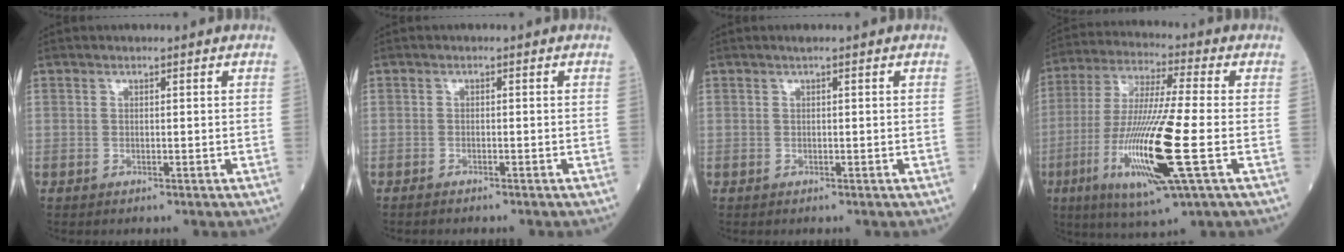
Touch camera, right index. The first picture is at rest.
{"total": 2.5, "force": [-2.0, 1.0, 1.0], "torque": [-0.028, -0.006, -0.026]}
{"total": 0.6, "force": [0.3, 0.2, 0.5], "torque": [-0.014, 0.007, 0.004]}
{"total": 19.2, "force": [-5.5, 1.3, 18.3], "torque": [-0.396, -0.035, -0.101]}